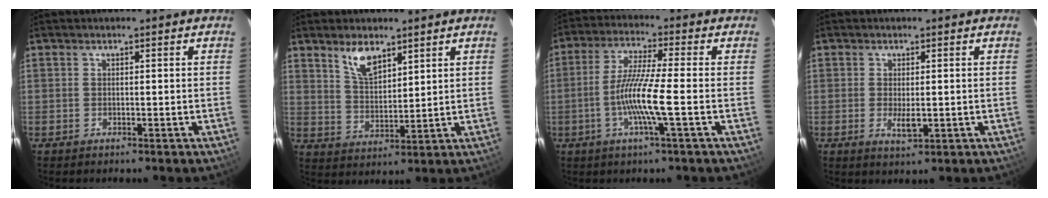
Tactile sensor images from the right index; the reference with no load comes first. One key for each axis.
{"total": 7.0, "fx": 4.7, "fy": 3.0, "fz": 4.2, "tx": -0.074, "ty": 0.002, "tz": 0.095}
{"total": 9.4, "fx": -2.7, "fy": -0.5, "fz": 9.0, "tx": -0.185, "ty": -0.003, "tz": -0.052}
{"total": 3.1, "fx": -0.5, "fy": 1.2, "fz": 2.8, "tx": -0.049, "ty": -0.011, "tz": -0.004}